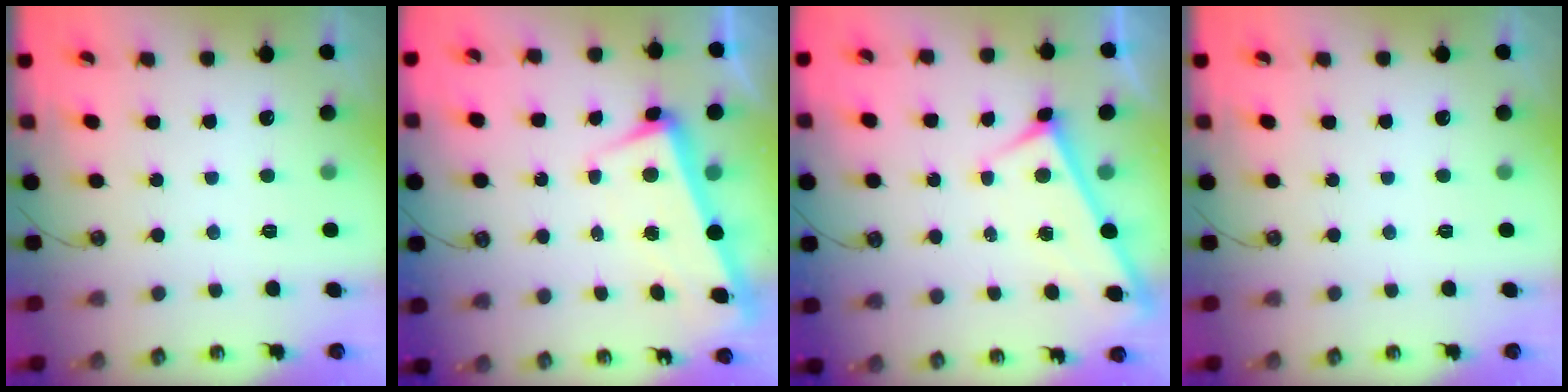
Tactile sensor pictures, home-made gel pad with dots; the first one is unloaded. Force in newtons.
{"total": 2.0, "press": 1.6, "slide": 1.1}
{"total": 2.9, "press": 2.9, "slide": 0.3}
{"total": 0.0}